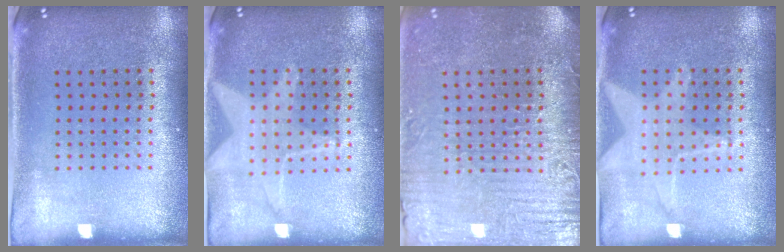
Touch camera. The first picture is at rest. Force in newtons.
{"total": 1.3, "press": 1.3, "slide": 0.4}
{"total": 4.1, "press": 3.8, "slide": 1.6}
{"total": 1.3, "press": 1.3, "slide": 0.4}